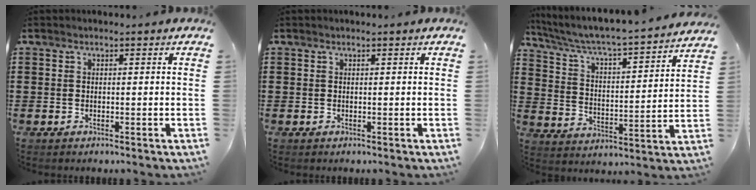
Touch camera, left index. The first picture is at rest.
{"total": 0.0}
{"total": 4.2, "force": [3.8, 0.1, 1.8], "torque": [-0.056, -0.038, 0.052]}